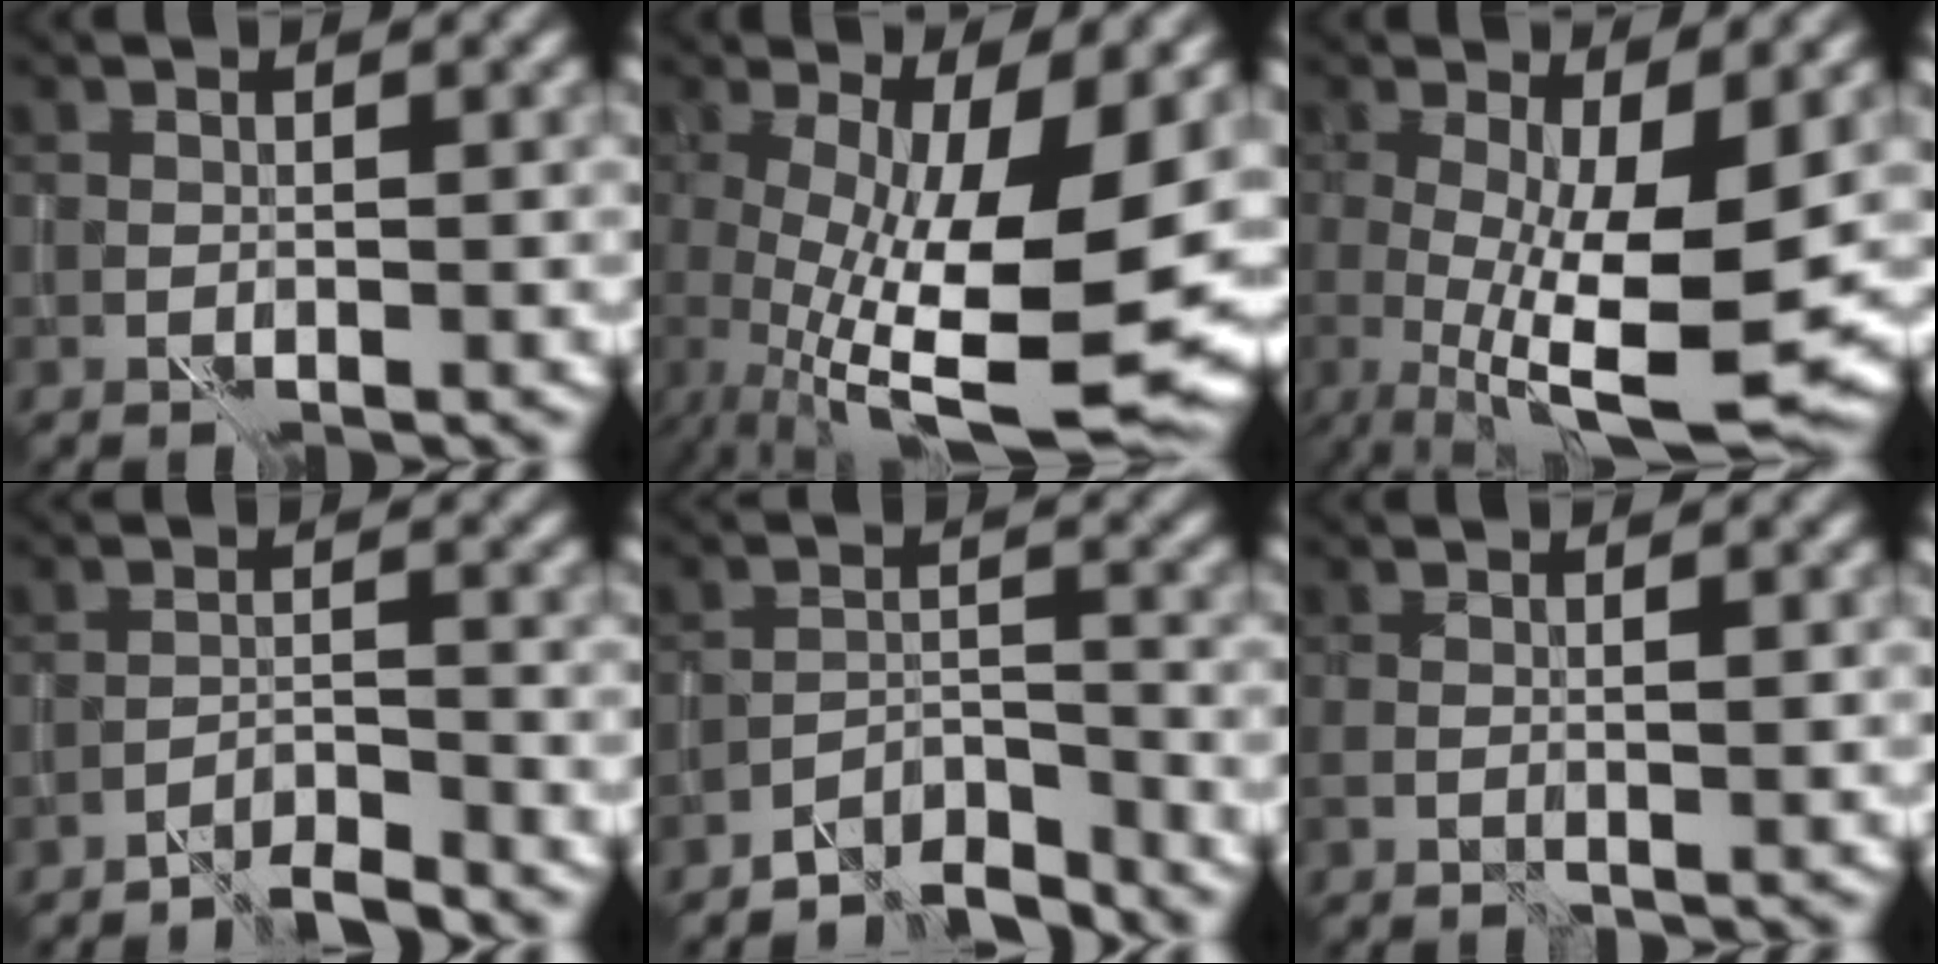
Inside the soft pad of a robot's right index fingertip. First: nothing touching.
{"total": 14.1, "force": [-1.6, 4.7, 13.2], "torque": [-0.205, -0.015, -0.014]}
{"total": 10.6, "force": [-1.2, 3.2, 10.0], "torque": [-0.168, -0.021, -0.012]}
{"total": 3.1, "force": [-2.9, 0.1, 0.9], "torque": [-0.012, 0.007, -0.058]}
{"total": 4.8, "force": [-4.5, 0.9, 1.1], "torque": [-0.013, 0.004, -0.084]}
{"total": 1.3, "force": [0.0, 0.2, 1.3], "torque": [-0.020, -0.001, -0.001]}